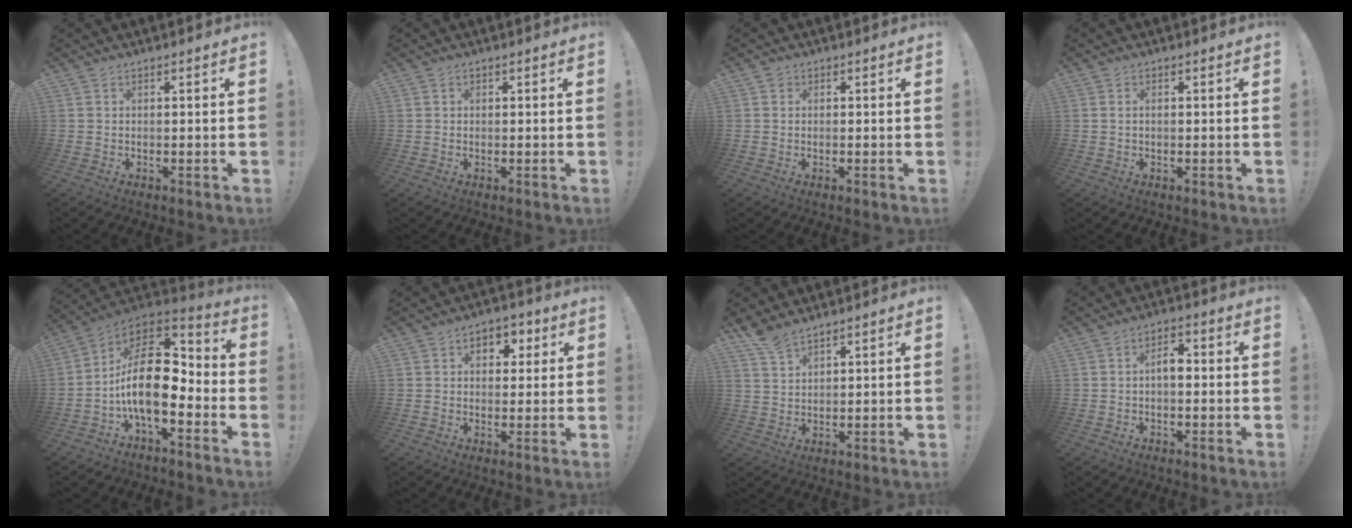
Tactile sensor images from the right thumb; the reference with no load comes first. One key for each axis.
{"total": 0.0}
{"total": 0.8, "fx": 0.2, "fy": 0.8, "fz": 0.1, "tx": 0.000, "ty": 0.002, "tz": 0.003}
{"total": 1.1, "fx": 0.2, "fy": 0.6, "fz": 0.9, "tx": -0.019, "ty": 0.004, "tz": 0.002}
{"total": 18.9, "fx": -1.2, "fy": 9.4, "fz": 16.4, "tx": -0.293, "ty": 0.003, "tz": -0.019}
{"total": 5.3, "fx": 1.5, "fy": 4.2, "fz": 2.8, "tx": -0.023, "ty": -0.005, "tz": 0.024}
{"total": 5.2, "fx": 4.5, "fy": 1.3, "fz": 2.3, "tx": -0.037, "ty": -0.027, "tz": 0.085}
{"total": 4.5, "fx": -0.5, "fy": 2.5, "fz": 3.7, "tx": -0.050, "ty": 0.006, "tz": -0.014}